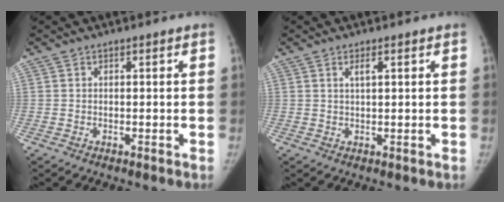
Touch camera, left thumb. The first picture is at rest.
{"total": 1.7, "force": [0.8, 0.4, 1.4], "torque": [-0.025, 0.000, 0.015]}